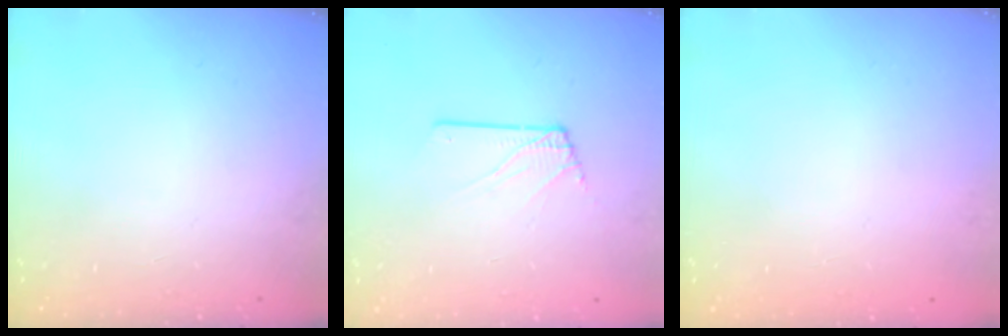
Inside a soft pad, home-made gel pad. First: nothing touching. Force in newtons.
{"total": 2.6, "press": 2.6, "slide": 0.2}
{"total": 0.0}